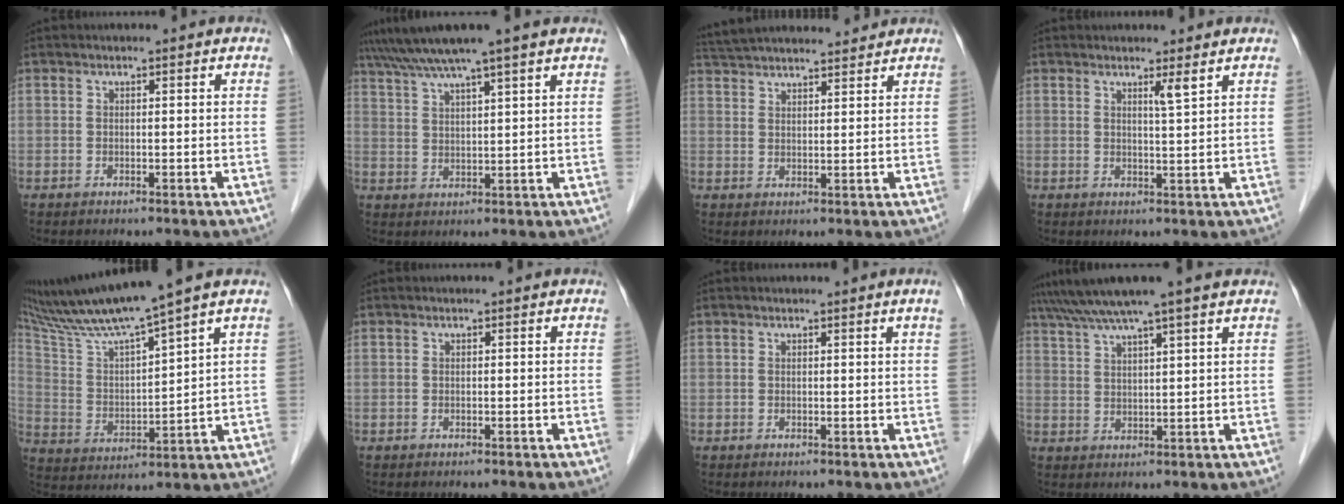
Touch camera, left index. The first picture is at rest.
{"total": 8.6, "force": [7.0, -1.0, 4.9], "torque": [-0.090, 0.029, 0.111]}
{"total": 15.4, "force": [14.2, 2.5, 5.3], "torque": [-0.097, 0.046, 0.223]}
{"total": 1.8, "force": [1.2, -0.5, 1.2], "torque": [-0.026, -0.013, 0.023]}
{"total": 14.2, "force": [11.9, -1.7, 7.5], "torque": [-0.143, 0.010, 0.223]}
{"total": 0.0}
{"total": 0.9, "force": [0.6, -0.3, 0.5], "torque": [-0.016, -0.007, 0.008]}
{"total": 8.5, "force": [6.9, -1.1, 4.8], "torque": [-0.089, 0.028, 0.109]}